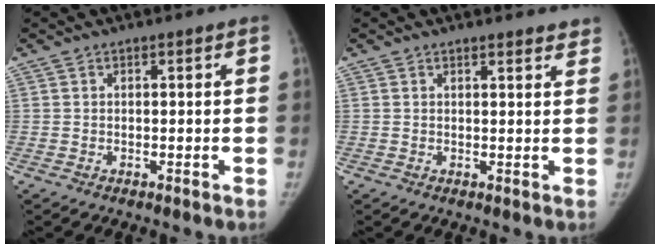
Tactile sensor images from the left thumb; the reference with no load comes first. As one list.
[{"total": 3.3, "force": [3.0, 0.8, 1.1], "torque": [0.002, -0.012, 0.028]}]